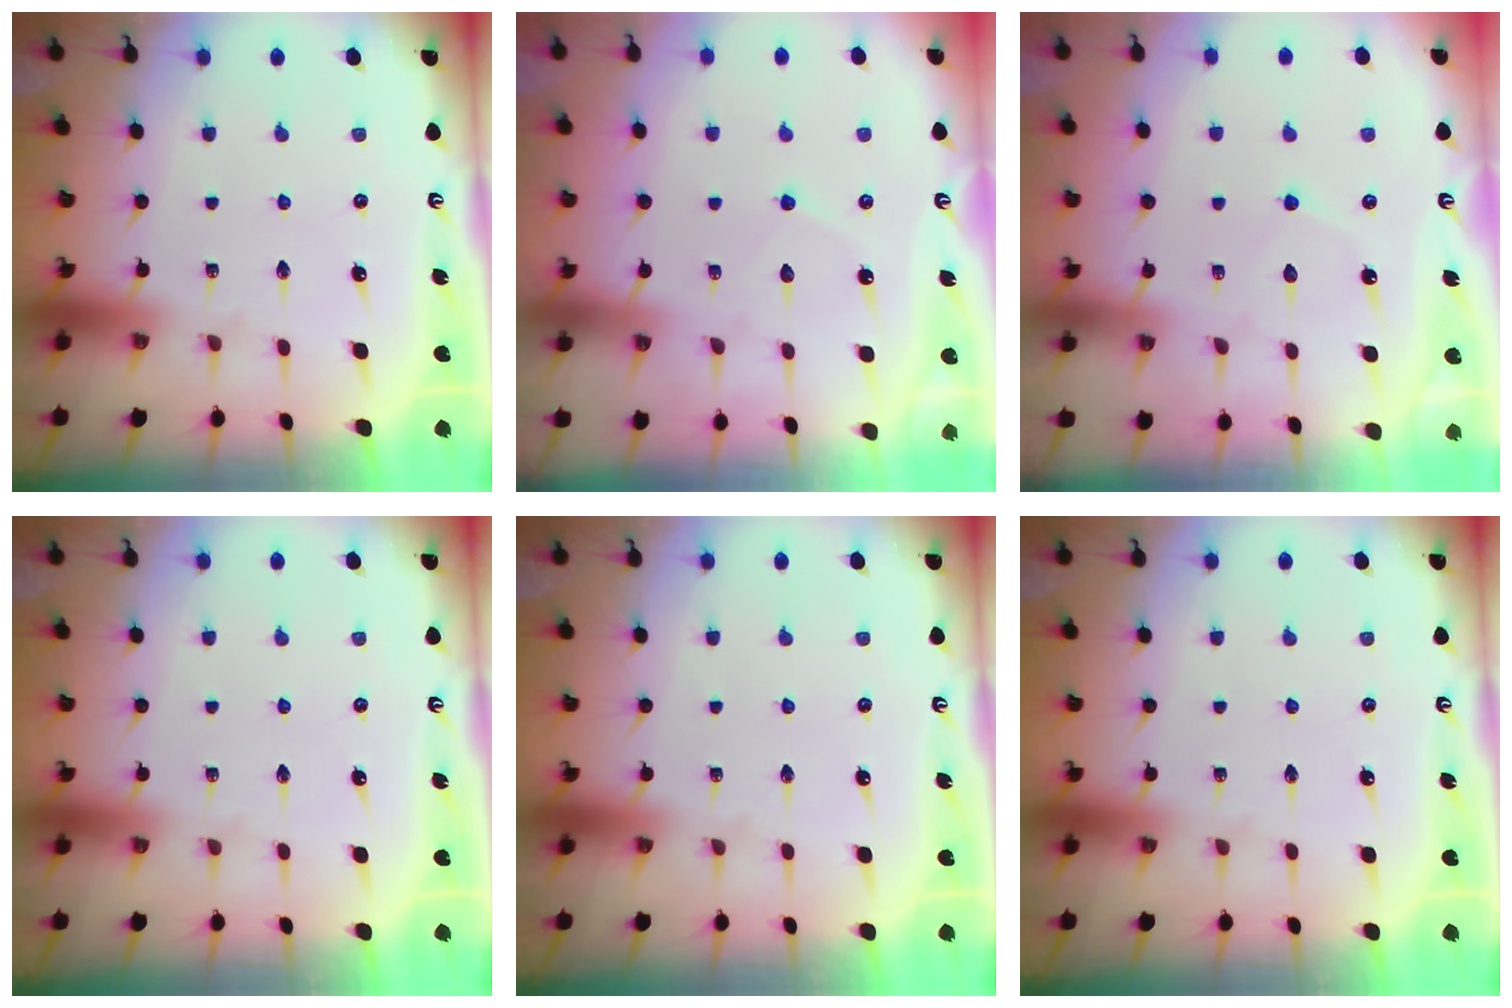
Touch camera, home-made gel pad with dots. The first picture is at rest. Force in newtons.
{"total": 3.9, "press": 3.9, "slide": 0.2}
{"total": 3.8, "press": 3.7, "slide": 0.3}
{"total": 0.0}
{"total": 0.0}
{"total": 0.0}